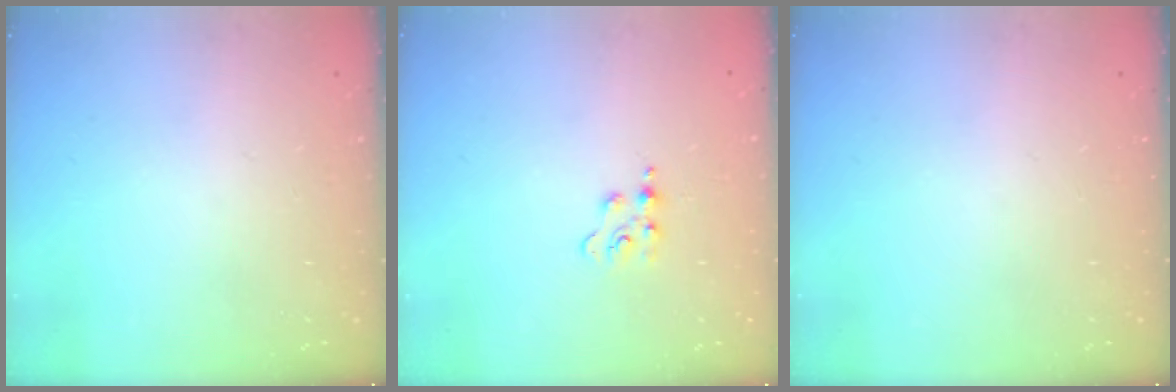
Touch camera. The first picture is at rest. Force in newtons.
{"total": 3.6, "press": 3.6, "slide": 0.5}
{"total": 0.0}